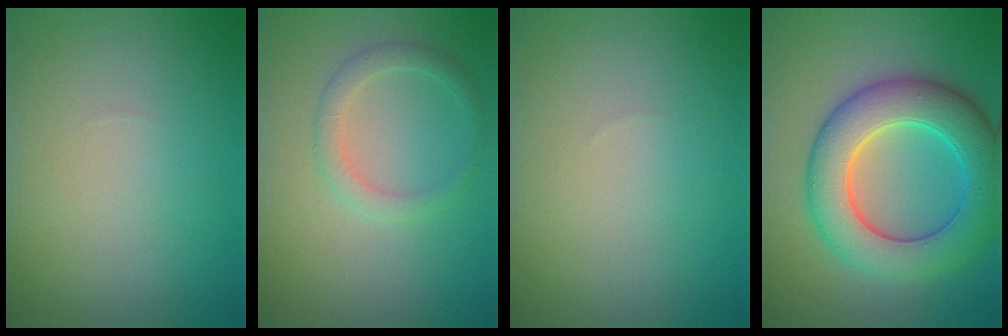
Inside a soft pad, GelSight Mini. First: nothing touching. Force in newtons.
{"total": 1.9, "press": 1.9, "slide": 0.2}
{"total": 0.0}
{"total": 8.9, "press": 8.9, "slide": 0.3}